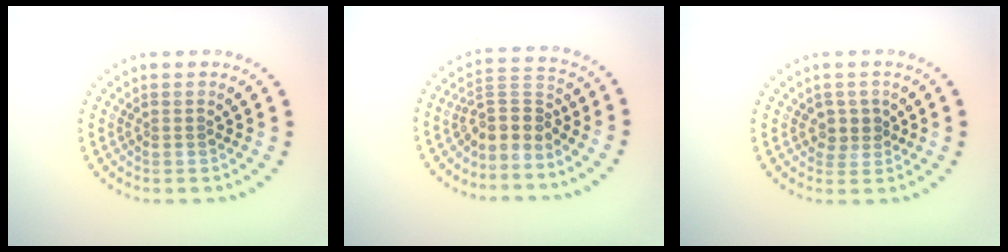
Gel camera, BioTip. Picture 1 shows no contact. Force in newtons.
{"total": 3.1, "press": 2.3, "slide": 2.1}
{"total": 1.9, "press": 1.6, "slide": 1.0}